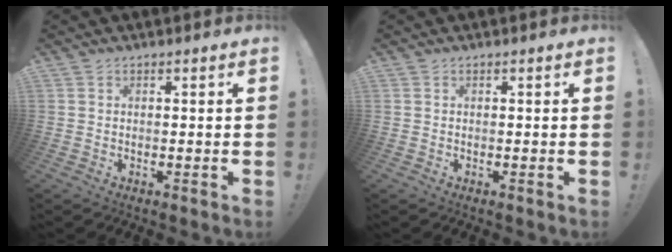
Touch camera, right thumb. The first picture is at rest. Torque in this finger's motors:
{"motor_torque": [-0.02, 0.02, 0.00, 0.00, 0.00]}